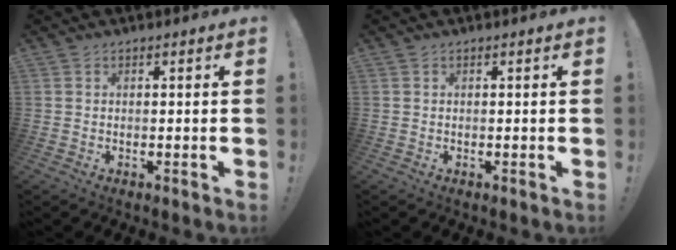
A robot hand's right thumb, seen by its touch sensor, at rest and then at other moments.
{"total": 0.0}